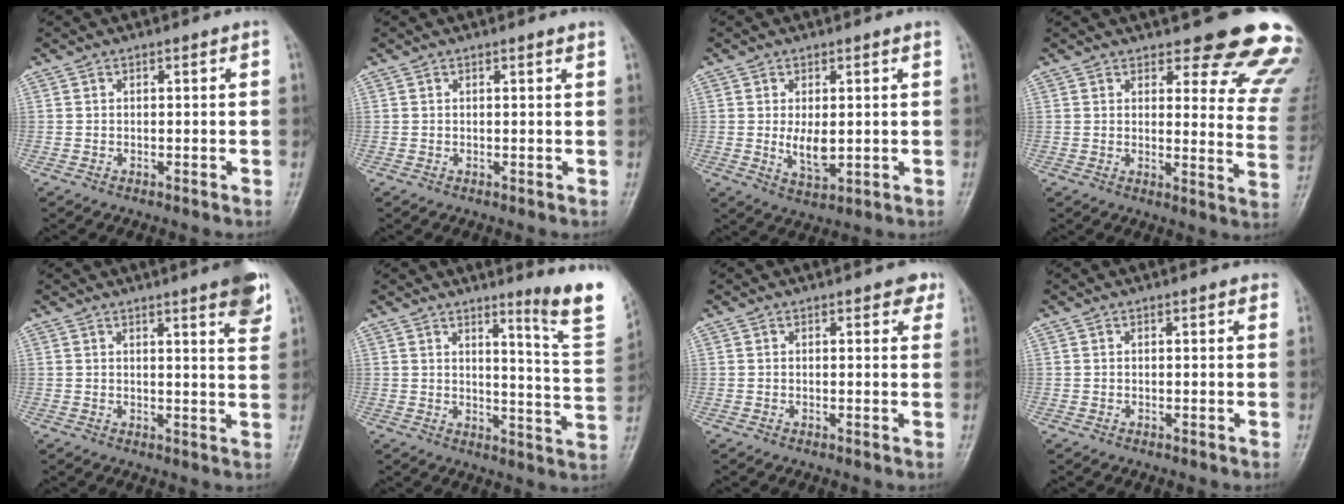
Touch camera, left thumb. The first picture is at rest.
{"total": 0.8, "force": [0.7, -0.1, 0.4], "torque": [-0.011, -0.002, 0.009]}
{"total": 4.8, "force": [0.3, 2.3, 4.1], "torque": [-0.064, -0.012, 0.015]}
{"total": 18.0, "force": [15.3, 4.8, 8.2], "torque": [-0.047, -0.114, 0.161]}
{"total": 7.4, "force": [4.6, 1.0, 5.7], "torque": [-0.060, -0.020, 0.052]}
{"total": 12.0, "force": [8.2, -0.2, 8.8], "torque": [-0.104, -0.081, 0.102]}
{"total": 2.5, "force": [1.7, 1.2, 1.4], "torque": [0.005, -0.004, 0.014]}
{"total": 1.4, "force": [1.1, 0.5, 0.6], "torque": [0.002, 0.002, 0.009]}